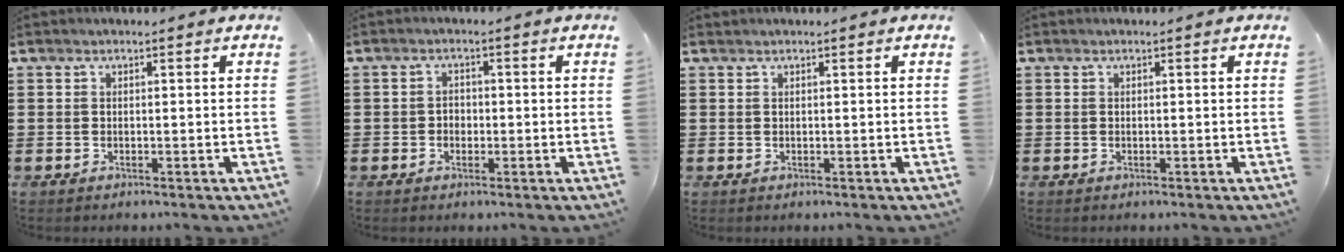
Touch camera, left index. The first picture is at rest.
{"total": 1.6, "force": [-0.5, 1.3, 0.8], "torque": [-0.017, 0.004, -0.013]}
{"total": 0.0}
{"total": 0.0}